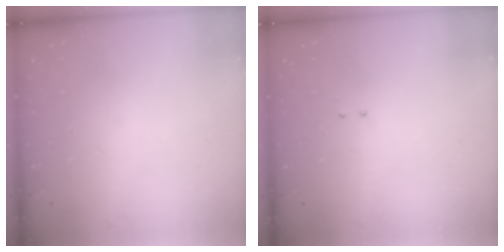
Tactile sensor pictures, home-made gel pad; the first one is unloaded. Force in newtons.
{"total": 2.1, "press": 2.0, "slide": 0.6}